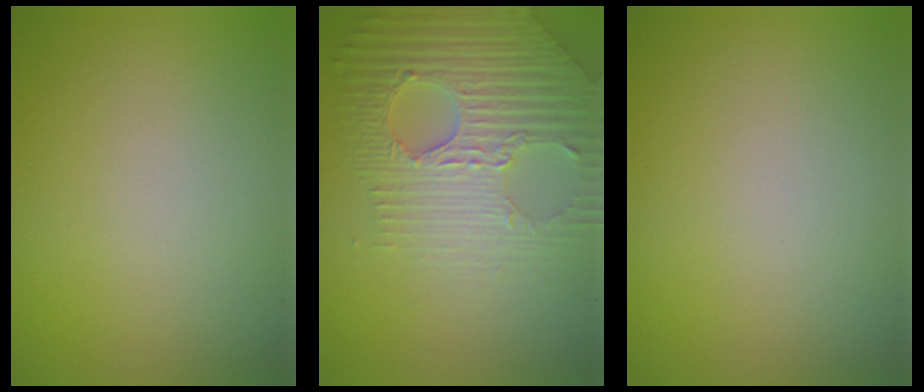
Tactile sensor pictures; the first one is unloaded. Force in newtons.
{"total": 7.0, "press": 5.2, "slide": 4.6}
{"total": 0.0}